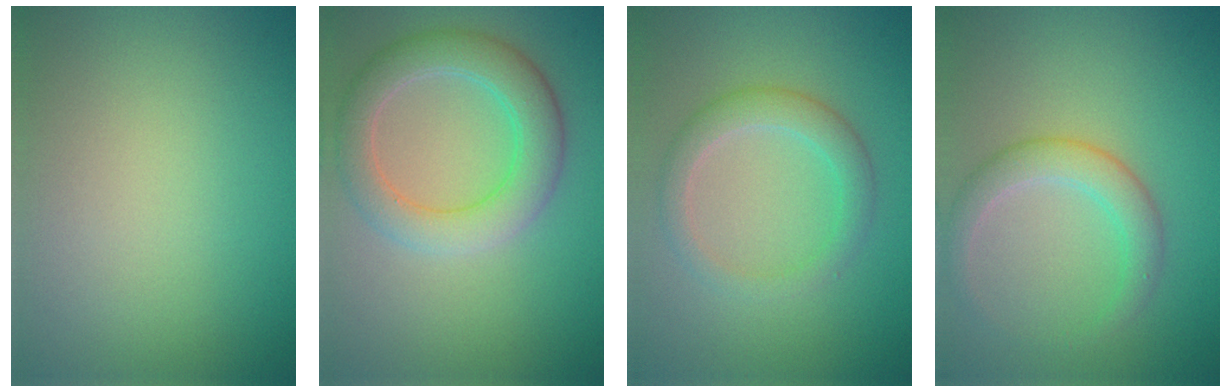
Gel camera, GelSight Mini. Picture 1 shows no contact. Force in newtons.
{"total": 4.8, "press": 4.8, "slide": 0.4}
{"total": 2.9, "press": 2.9, "slide": 0.2}
{"total": 3.1, "press": 3.1, "slide": 0.2}